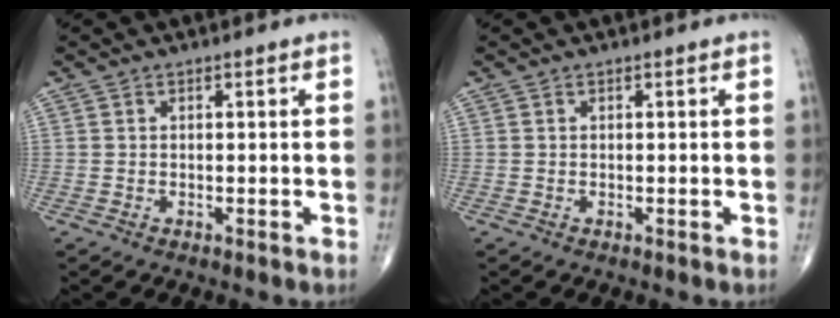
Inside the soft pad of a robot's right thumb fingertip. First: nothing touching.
{"total": 0.0}